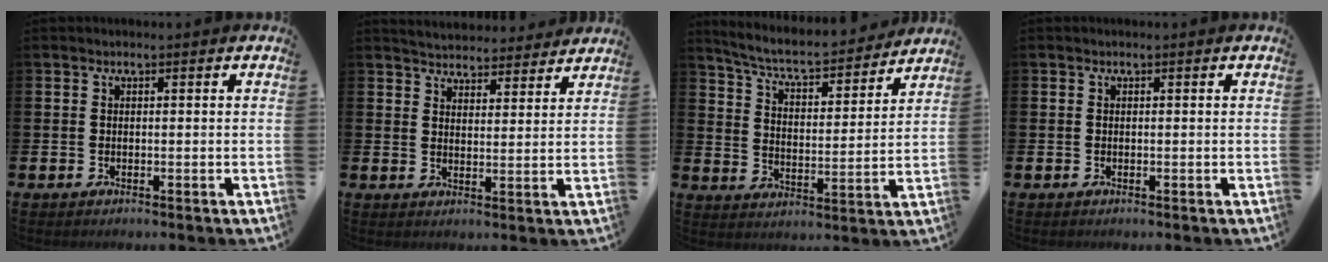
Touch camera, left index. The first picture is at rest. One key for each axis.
{"total": 4.6, "fx": 4.5, "fy": 0.8, "fz": -0.3, "tx": -0.007, "ty": -0.033, "tz": 0.079}
{"total": 6.6, "fx": 6.2, "fy": 1.0, "fz": 2.3, "tx": -0.074, "ty": -0.048, "tz": 0.101}
{"total": 0.0}